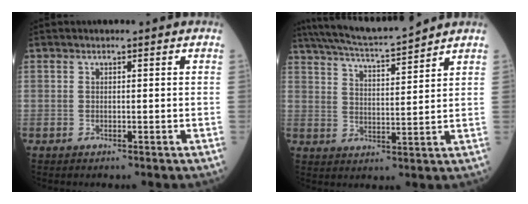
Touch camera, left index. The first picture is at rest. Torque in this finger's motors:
{"motor_torque": [0.82, -1.32, 0.04, 0.06]}